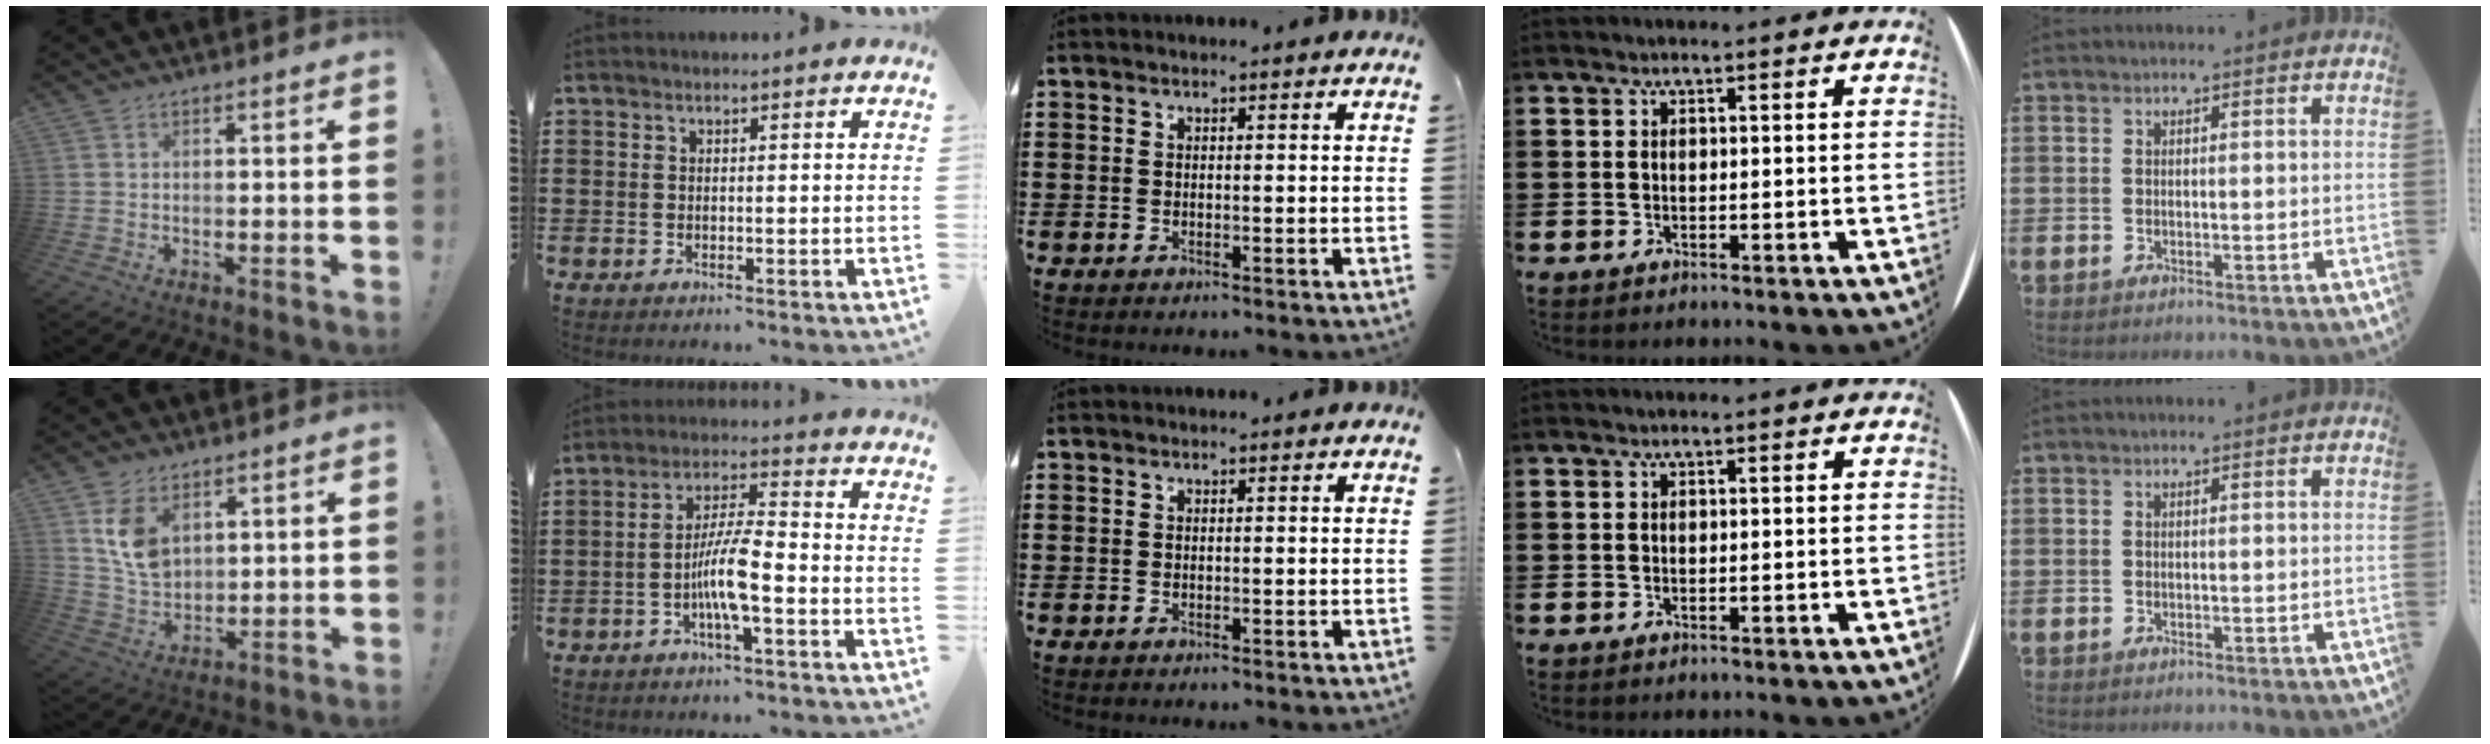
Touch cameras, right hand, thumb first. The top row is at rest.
{"thumb": {"total": 9.7, "force": [4.6, 6.8, 5.1], "torque": [-0.083, -0.018, 0.094]}, "index": {"total": 7.3, "force": [-2.6, 1.3, 6.7], "torque": [-0.141, -0.006, -0.054]}}